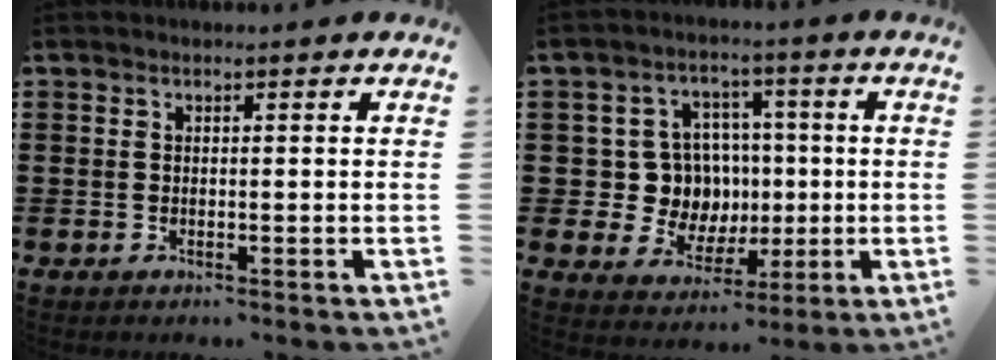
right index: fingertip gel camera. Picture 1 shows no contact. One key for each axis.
{"total": 8.6, "fx": 0.6, "fy": 8.1, "fz": 2.9, "tx": -0.066, "ty": 0.008, "tz": 0.018}